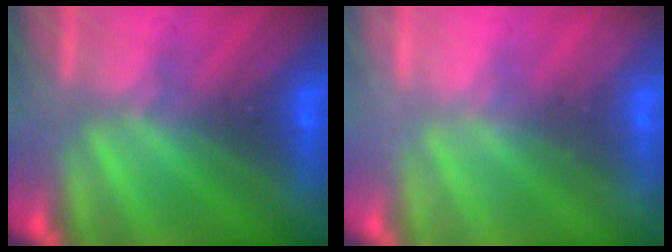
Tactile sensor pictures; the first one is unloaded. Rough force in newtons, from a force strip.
{"total": 2.3}